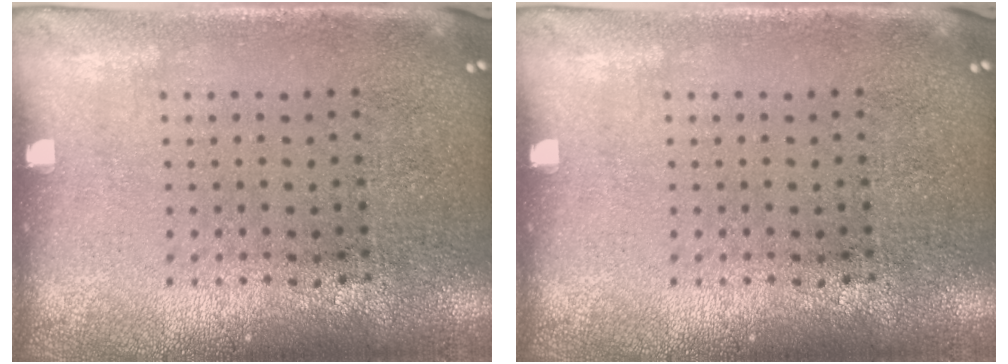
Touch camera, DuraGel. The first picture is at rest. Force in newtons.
{"total": 0.0}